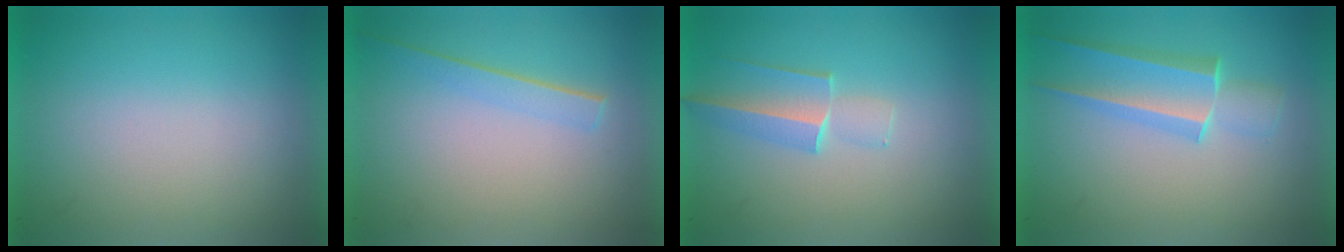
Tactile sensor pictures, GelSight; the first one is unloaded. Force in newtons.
{"total": 1.4}
{"total": 1.8}
{"total": 2.6}